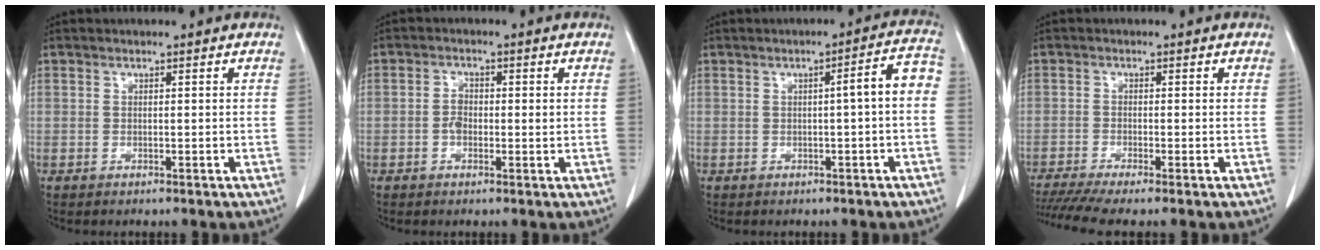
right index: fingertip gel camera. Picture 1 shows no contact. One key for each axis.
{"total": 2.4, "fx": -0.3, "fy": 1.4, "fz": 1.8, "tx": -0.033, "ty": 0.004, "tz": -0.007}
{"total": 4.7, "fx": -0.3, "fy": 0.2, "fz": 4.7, "tx": -0.058, "ty": 0.017, "tz": -0.007}
{"total": 6.0, "fx": -4.8, "fy": -0.3, "fz": 3.7, "tx": -0.064, "ty": -0.010, "tz": -0.082}